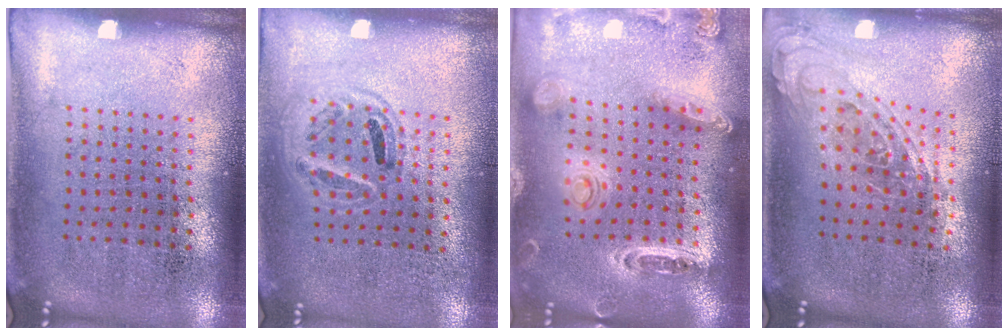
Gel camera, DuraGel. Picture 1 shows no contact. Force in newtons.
{"total": 1.0, "press": 0.9, "slide": 0.4}
{"total": 1.3, "press": 1.3, "slide": 0.2}
{"total": 0.8, "press": 0.8, "slide": 0.2}